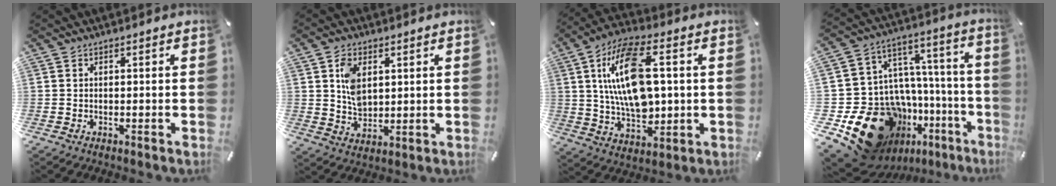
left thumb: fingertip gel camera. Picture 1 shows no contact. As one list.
[{"total": 7.4, "force": [2.3, 5.2, 4.8], "torque": [-0.087, -0.002, 0.040]}, {"total": 17.8, "force": [2.8, 9.9, 14.6], "torque": [-0.302, 0.005, 0.044]}, {"total": 24.6, "force": [-14.0, 15.1, 13.5], "torque": [-0.210, 0.025, -0.194]}]